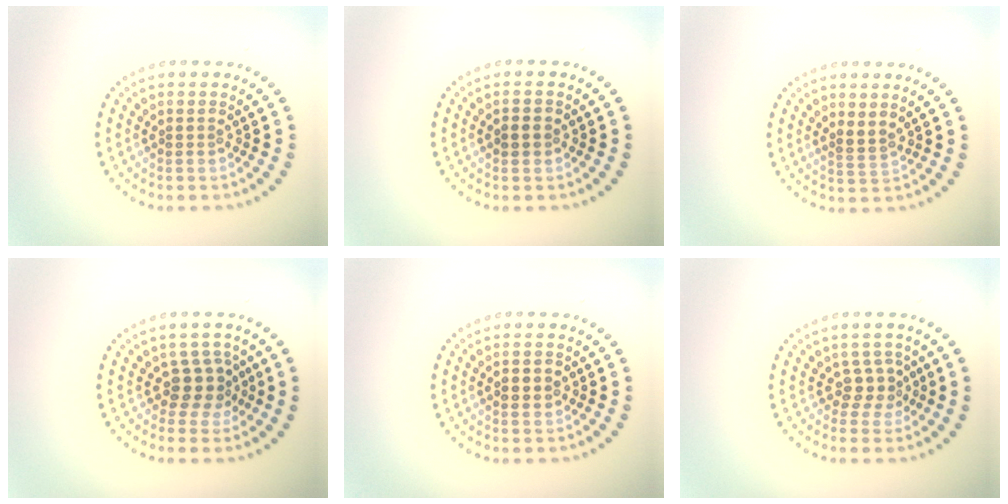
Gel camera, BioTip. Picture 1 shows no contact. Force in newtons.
{"total": 1.4, "press": 1.4, "slide": 0.2}
{"total": 1.3, "press": 1.0, "slide": 0.7}
{"total": 2.7, "press": 2.1, "slide": 1.6}
{"total": 1.6, "press": 1.6, "slide": 0.1}
{"total": 2.0, "press": 1.6, "slide": 1.2}